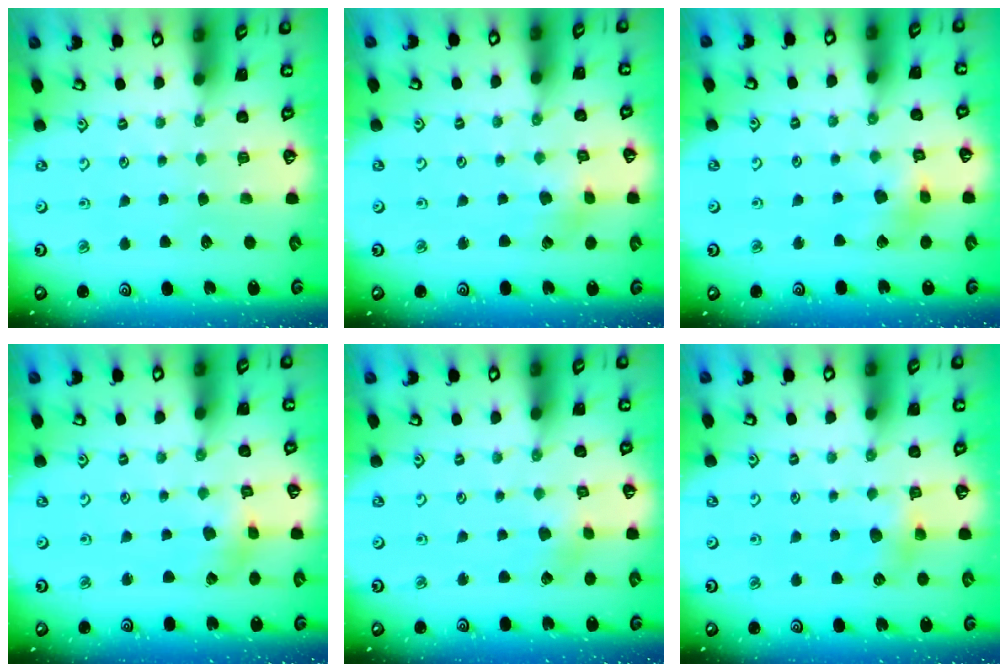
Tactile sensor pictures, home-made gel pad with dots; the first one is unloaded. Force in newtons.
{"total": 2.5, "press": 2.4, "slide": 0.4}
{"total": 7.2, "press": 7.2, "slide": 0.9}
{"total": 1.8, "press": 1.8, "slide": 0.2}
{"total": 2.6, "press": 2.6, "slide": 0.3}
{"total": 4.9, "press": 4.9, "slide": 0.6}